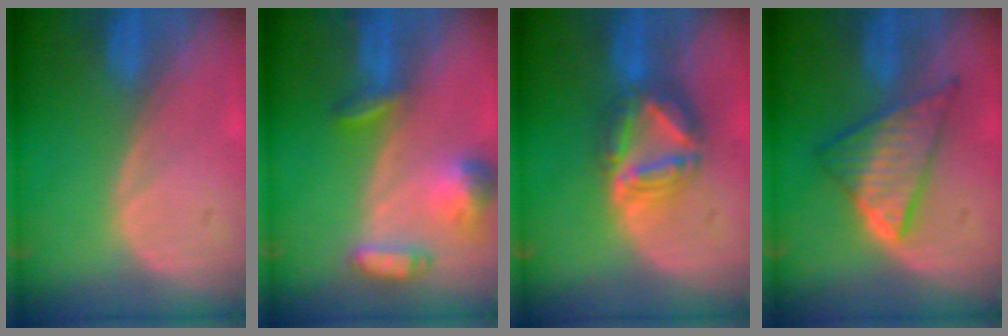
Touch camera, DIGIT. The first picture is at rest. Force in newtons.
{"total": 6.8, "press": 6.4, "slide": 2.3}
{"total": 7.7, "press": 6.7, "slide": 3.9}
{"total": 7.8, "press": 7.8, "slide": 0.4}